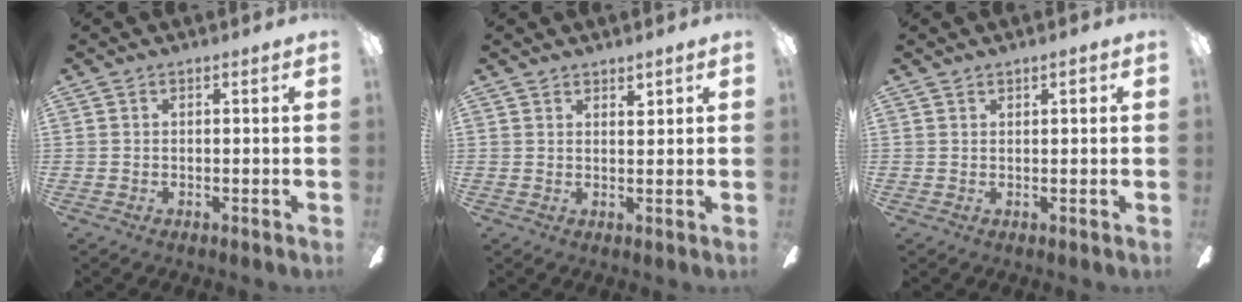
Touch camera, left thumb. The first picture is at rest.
{"total": 2.1, "force": [1.9, 0.7, 0.7], "torque": [-0.008, -0.008, 0.033]}
{"total": 1.4, "force": [0.9, 0.3, 1.0], "torque": [-0.013, -0.002, 0.013]}